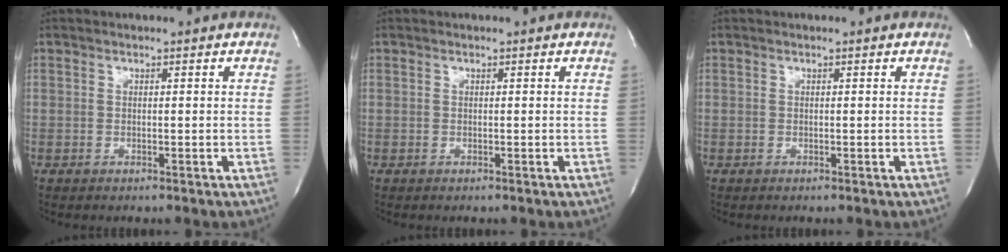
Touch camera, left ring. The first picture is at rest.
{"total": 0.0}
{"total": 0.0}